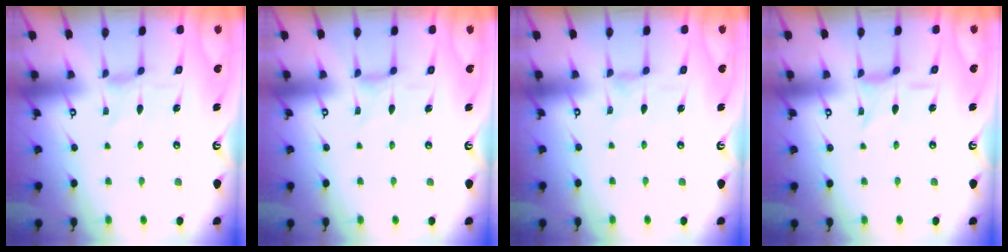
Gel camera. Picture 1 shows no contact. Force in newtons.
{"total": 1.3, "press": 1.3, "slide": 0.3}
{"total": 1.6, "press": 1.6, "slide": 0.2}
{"total": 2.9, "press": 2.9, "slide": 0.2}